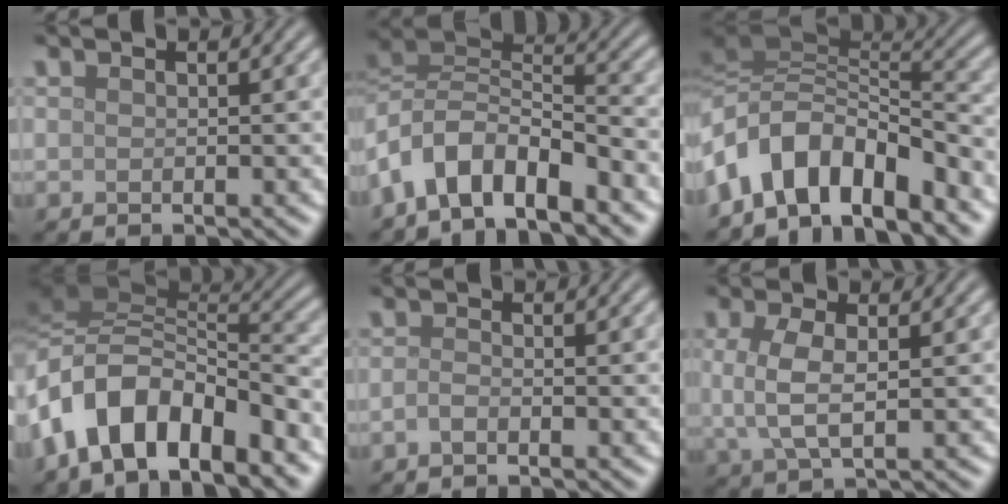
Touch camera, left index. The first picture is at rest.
{"total": 7.5, "force": [-4.4, 3.3, 5.0], "torque": [-0.079, 0.007, -0.095]}
{"total": 9.1, "force": [-4.5, 4.5, 6.4], "torque": [-0.096, 0.013, -0.088]}
{"total": 10.2, "force": [-5.5, 4.7, 7.1], "torque": [-0.111, 0.014, -0.107]}
{"total": 0.9, "force": [-0.6, 0.3, 0.6], "torque": [-0.015, 0.000, -0.013]}
{"total": 4.0, "force": [0.3, 1.9, 3.5], "torque": [-0.081, 0.001, 0.007]}